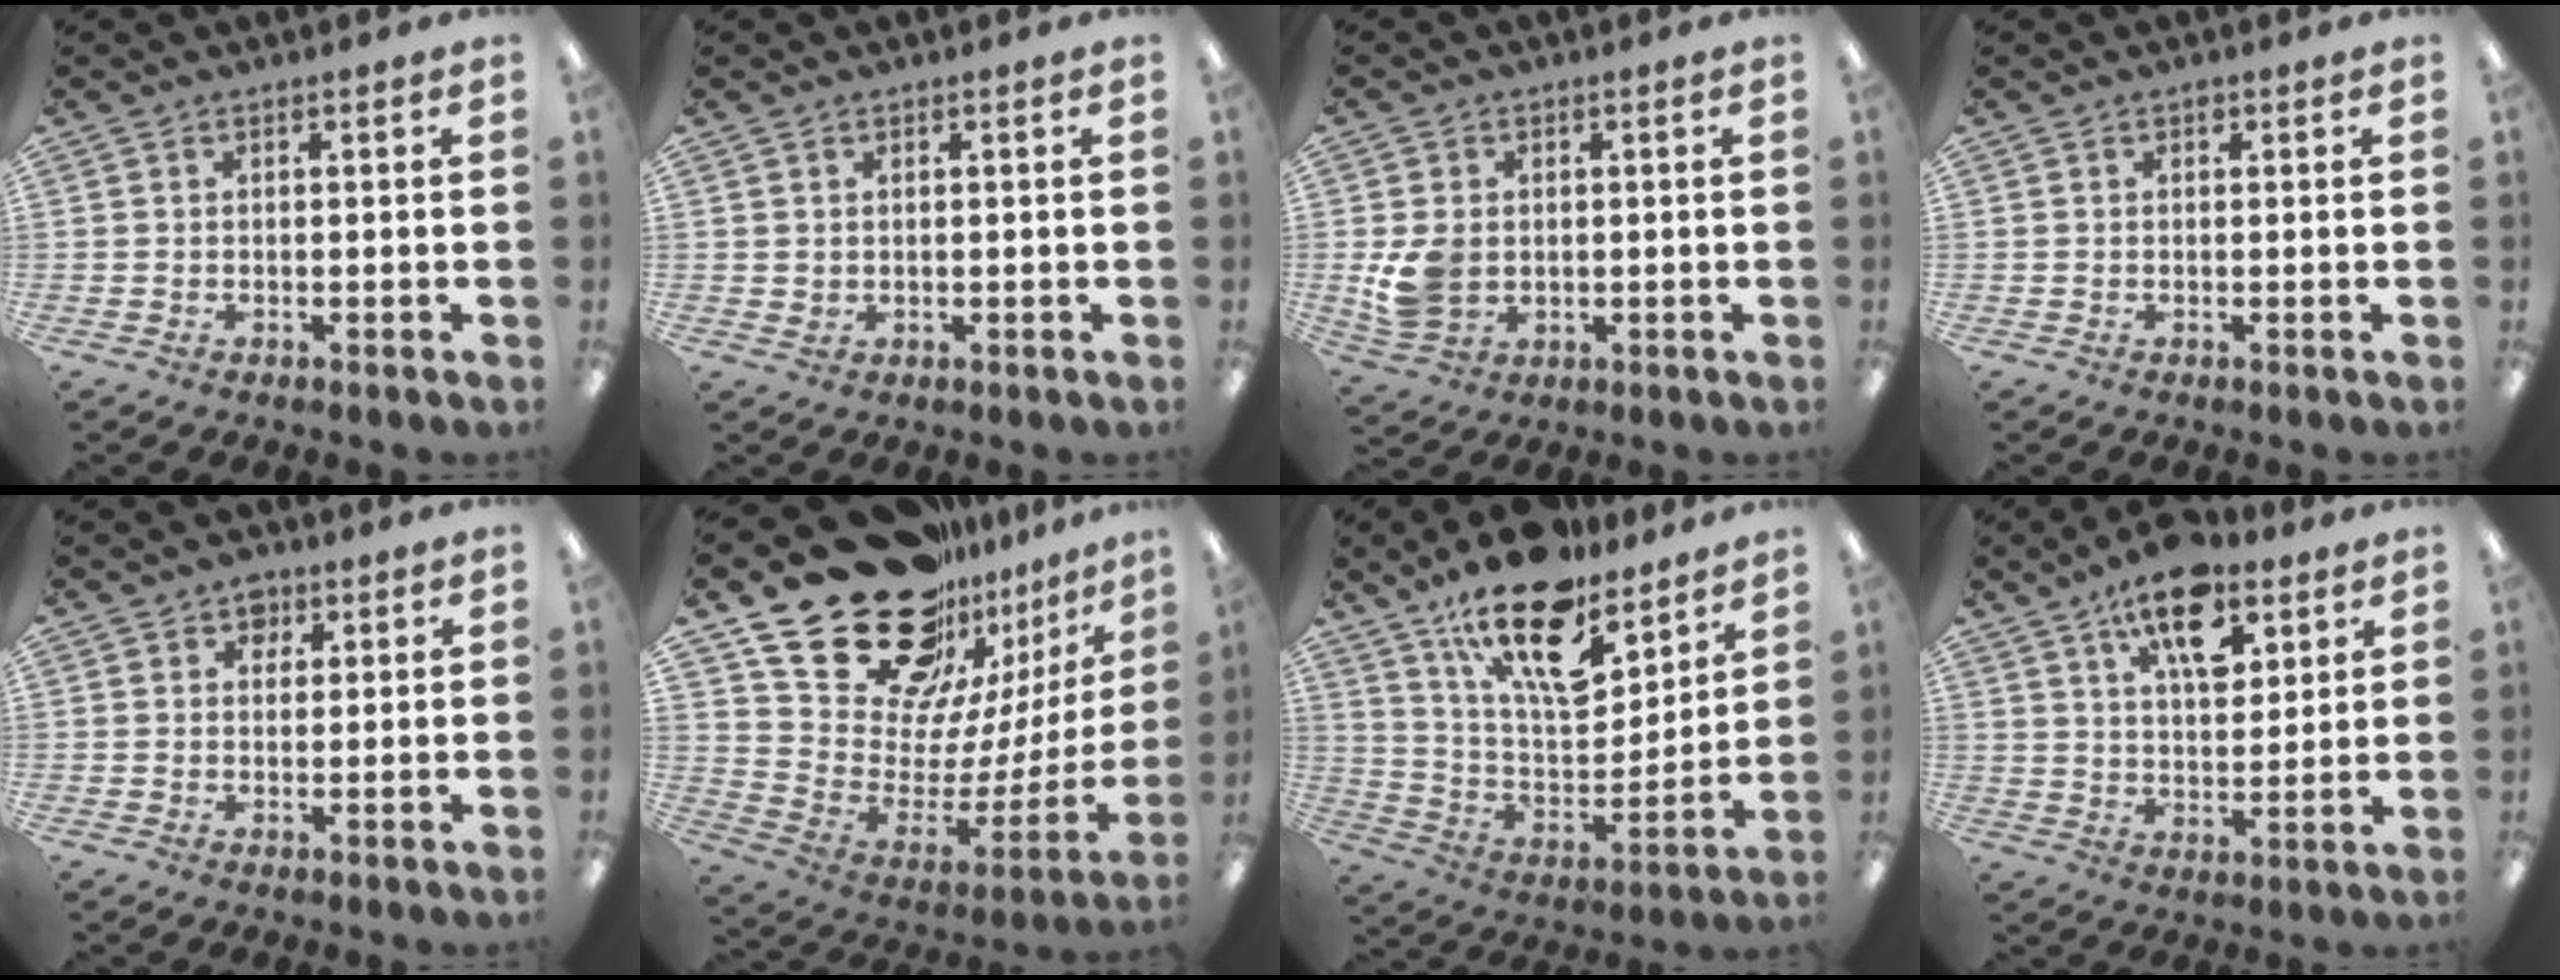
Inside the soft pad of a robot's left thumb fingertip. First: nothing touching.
{"total": 1.0, "force": [0.7, 0.7, 0.2], "torque": [0.004, -0.001, 0.011]}
{"total": 7.3, "force": [-0.1, 6.0, 4.2], "torque": [-0.096, 0.005, 0.001]}
{"total": 0.6, "force": [0.4, 0.4, 0.3], "torque": [-0.006, 0.003, 0.006]}
{"total": 3.3, "force": [2.0, 2.4, 1.0], "torque": [-0.001, -0.004, 0.031]}
{"total": 29.2, "force": [20.0, 15.9, 14.0], "torque": [-0.209, -0.136, 0.390]}
{"total": 20.6, "force": [13.9, 8.8, 12.4], "torque": [-0.204, -0.087, 0.243]}
{"total": 14.3, "force": [8.9, 7.0, 8.9], "torque": [-0.134, -0.033, 0.152]}